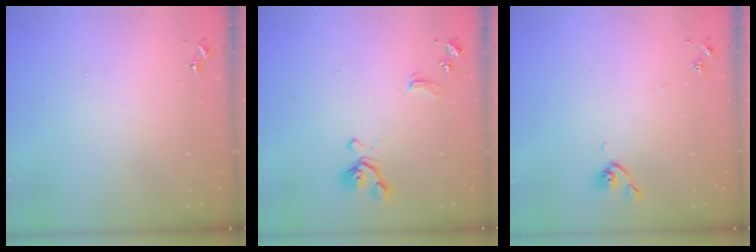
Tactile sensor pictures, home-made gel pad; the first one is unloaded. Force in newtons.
{"total": 11.3, "press": 11.2, "slide": 1.3}
{"total": 5.9, "press": 5.8, "slide": 0.8}